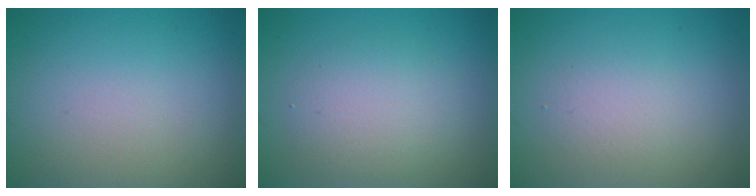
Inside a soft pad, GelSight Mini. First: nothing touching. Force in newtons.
{"total": 3.2, "press": 3.2, "slide": 0.3}
{"total": 2.1, "press": 2.1, "slide": 0.0}